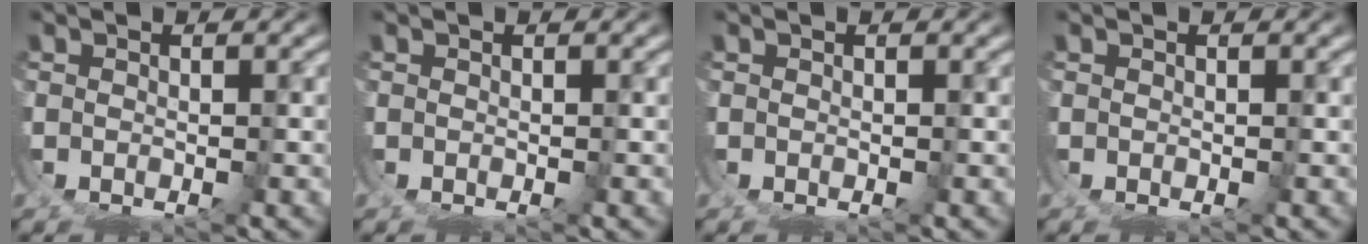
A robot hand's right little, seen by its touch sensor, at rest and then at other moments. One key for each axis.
{"total": 0.0}
{"total": 0.0}
{"total": 0.0}